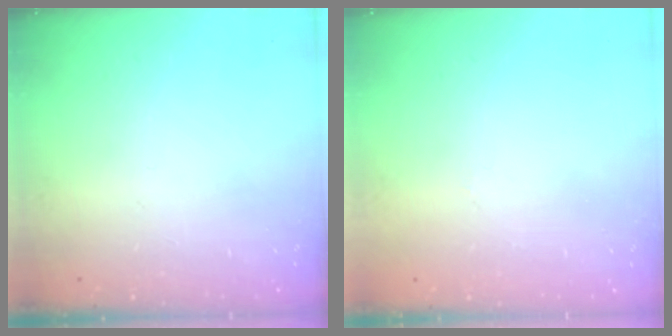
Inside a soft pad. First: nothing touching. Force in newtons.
{"total": 0.0}